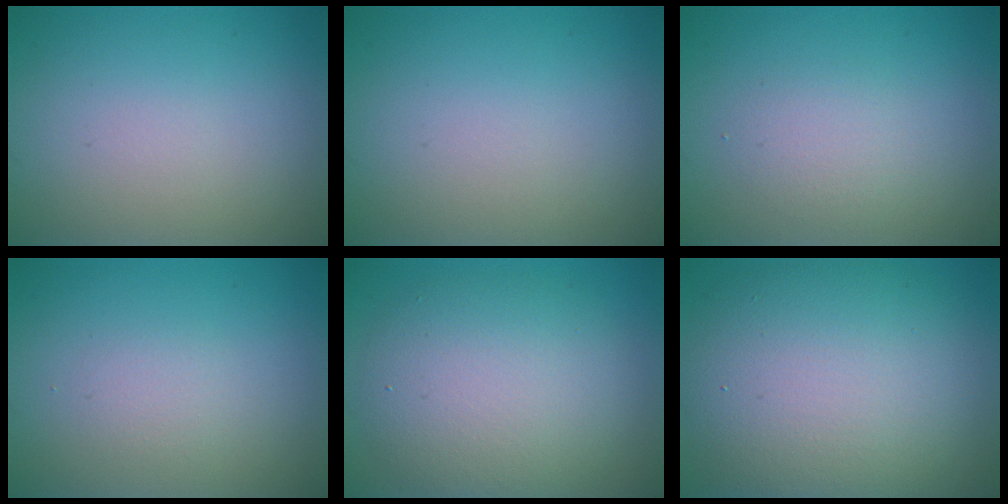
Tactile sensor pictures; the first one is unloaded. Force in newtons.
{"total": 0.0}
{"total": 1.7, "press": 1.7, "slide": 0.2}
{"total": 1.2, "press": 1.2, "slide": 0.1}
{"total": 6.8, "press": 6.8, "slide": 0.5}
{"total": 11.8, "press": 11.8, "slide": 0.5}